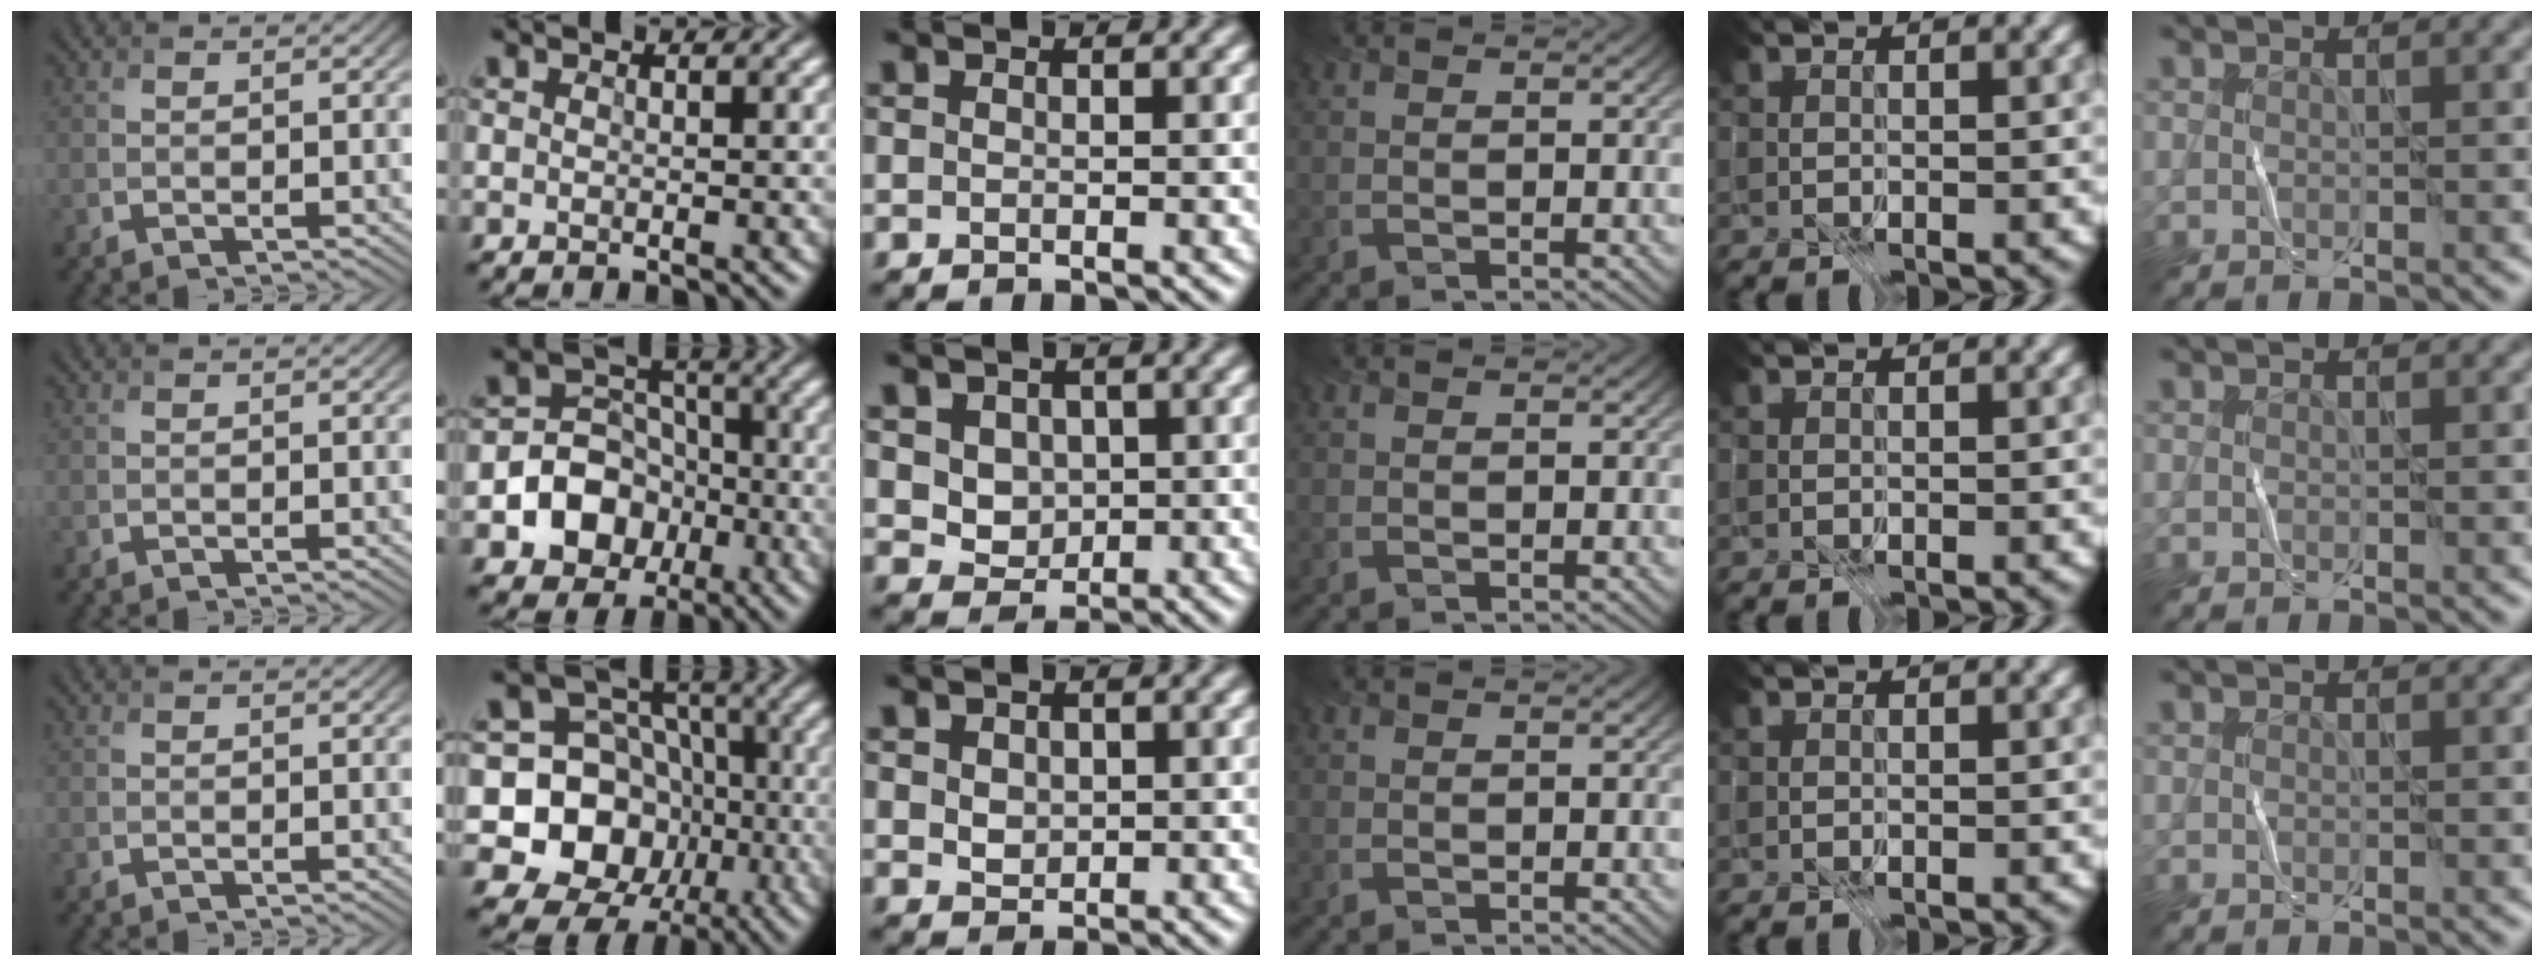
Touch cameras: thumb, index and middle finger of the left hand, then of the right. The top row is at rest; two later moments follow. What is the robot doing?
{"motion": "fold", "object": "file"}